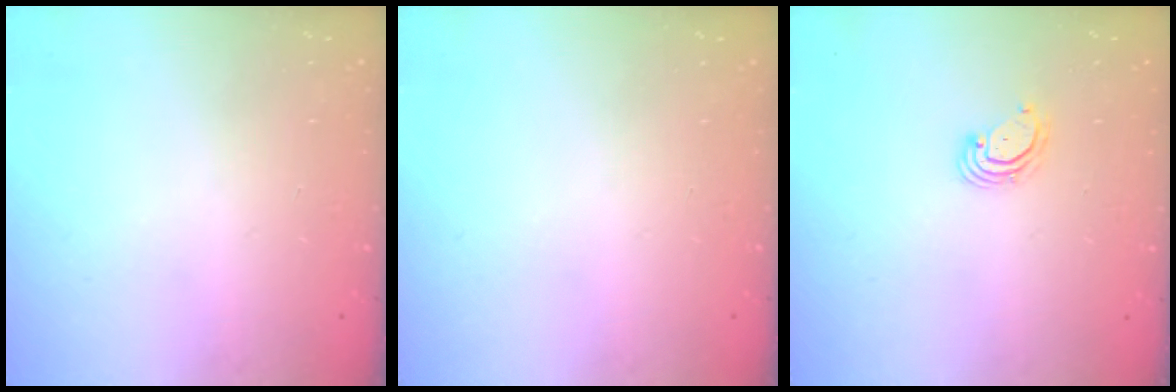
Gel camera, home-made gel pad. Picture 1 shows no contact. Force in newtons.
{"total": 0.0}
{"total": 2.8, "press": 2.8, "slide": 0.2}